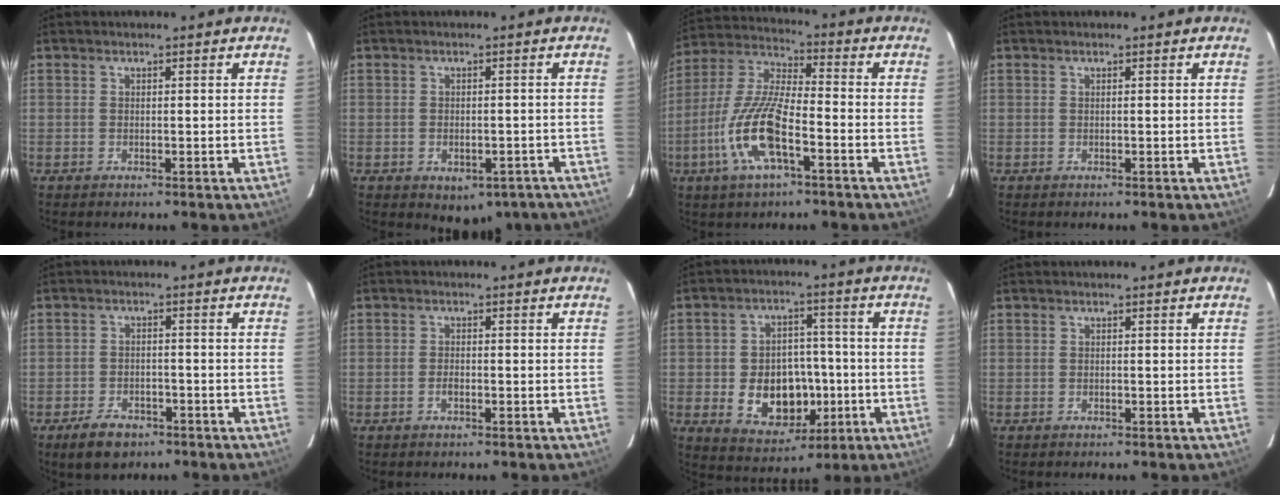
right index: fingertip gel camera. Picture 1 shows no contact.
{"total": 8.3, "force": [-5.3, 5.2, 3.7], "torque": [-0.056, 0.004, -0.043]}
{"total": 14.4, "force": [-5.8, 4.1, 12.5], "torque": [-0.269, -0.008, -0.116]}
{"total": 0.0}
{"total": 6.4, "force": [-4.3, 3.7, 3.0], "torque": [-0.073, 0.003, -0.062]}
{"total": 1.5, "force": [-0.6, 0.8, 1.1], "torque": [-0.023, 0.001, -0.011]}
{"total": 12.5, "force": [-2.9, 9.4, 7.8], "torque": [-0.161, 0.010, -0.022]}
{"total": 0.0}